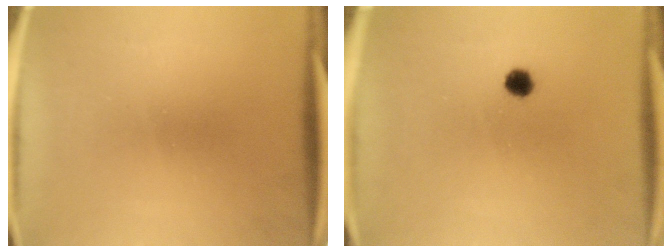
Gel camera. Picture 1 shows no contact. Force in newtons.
{"total": 1.8}